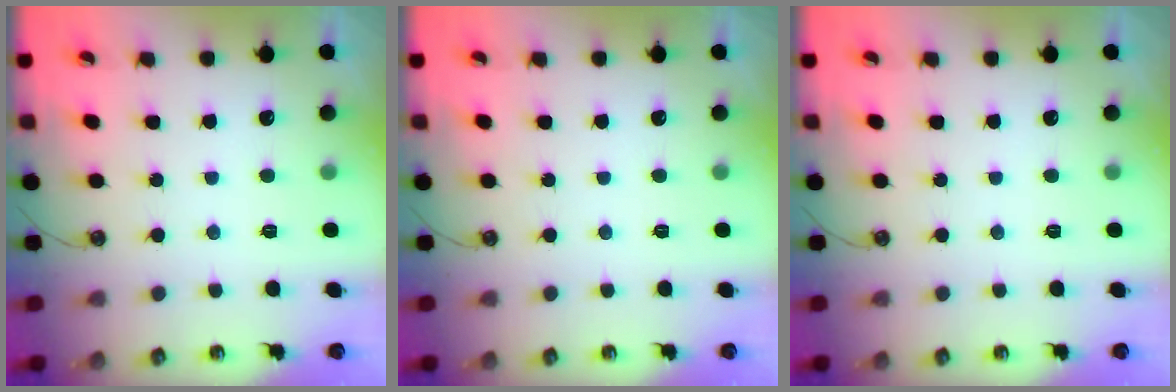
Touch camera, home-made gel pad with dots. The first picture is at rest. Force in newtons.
{"total": 0.0}
{"total": 0.0}